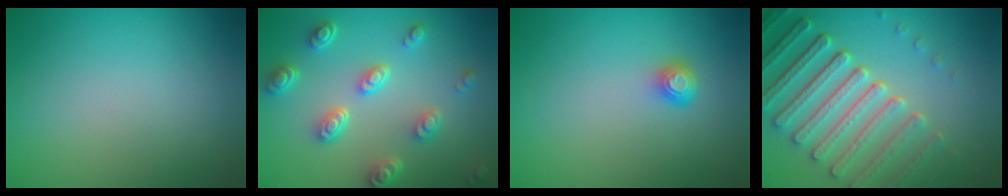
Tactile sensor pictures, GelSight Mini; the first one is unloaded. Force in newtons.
{"total": 4.8, "press": 3.8, "slide": 2.9}
{"total": 1.5, "press": 1.2, "slide": 0.9}
{"total": 7.2, "press": 5.4, "slide": 4.7}